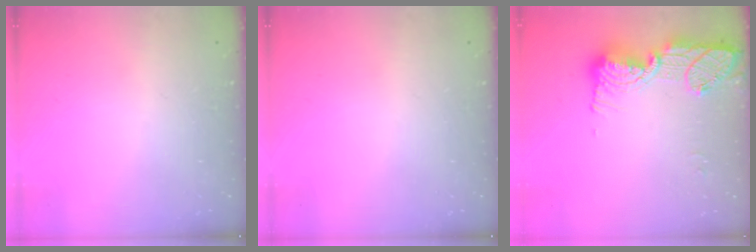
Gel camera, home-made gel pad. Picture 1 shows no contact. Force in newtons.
{"total": 0.0}
{"total": 15.1, "press": 15.0, "slide": 1.0}